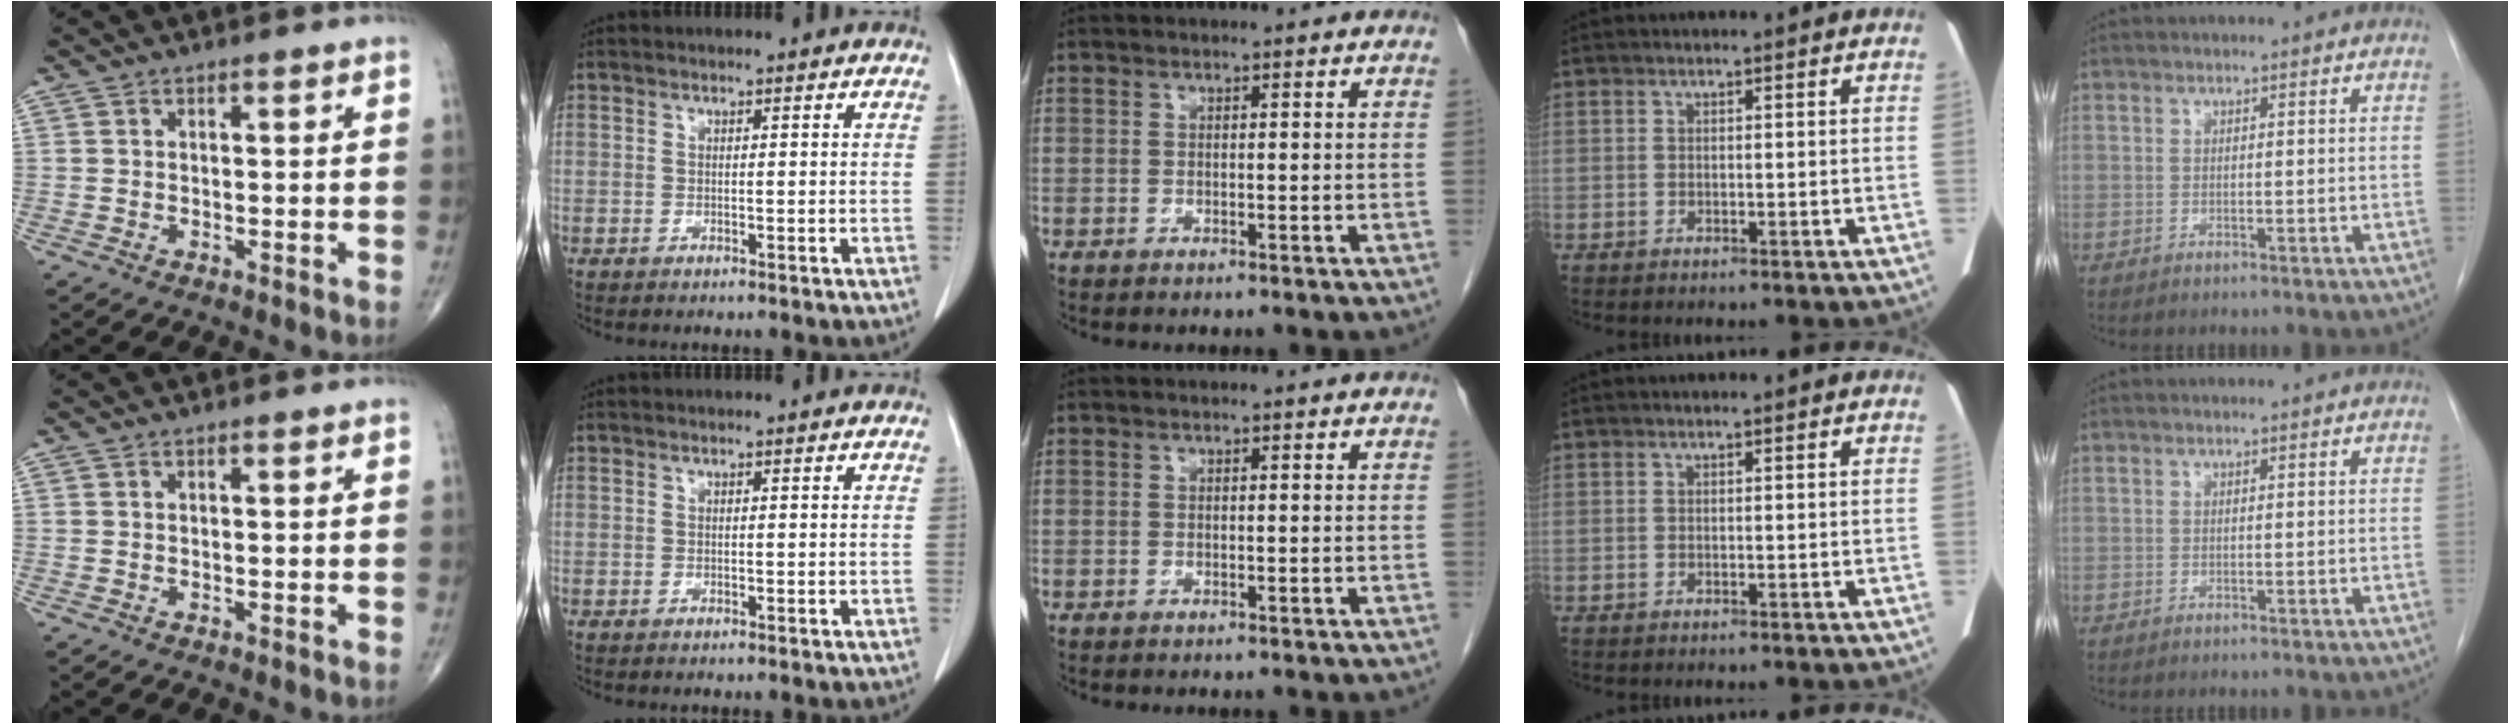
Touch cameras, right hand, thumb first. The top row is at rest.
{}